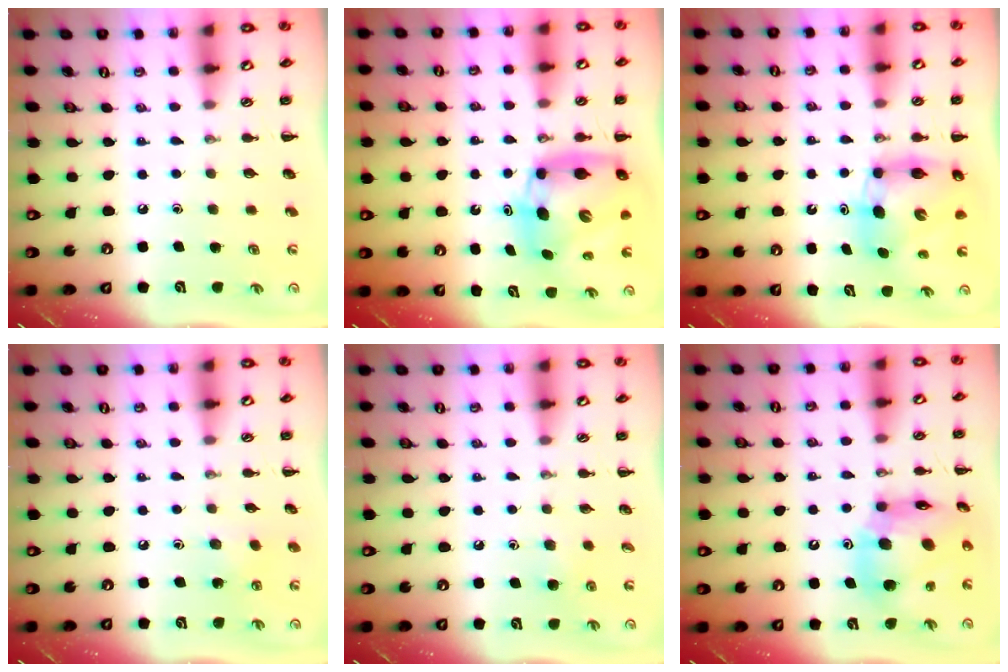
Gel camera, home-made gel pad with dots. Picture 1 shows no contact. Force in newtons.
{"total": 9.0, "press": 8.7, "slide": 2.3}
{"total": 7.6, "press": 7.4, "slide": 1.6}
{"total": 5.6, "press": 5.5, "slide": 1.2}
{"total": 3.0, "press": 2.7, "slide": 1.3}
{"total": 14.8, "press": 14.3, "slide": 4.1}